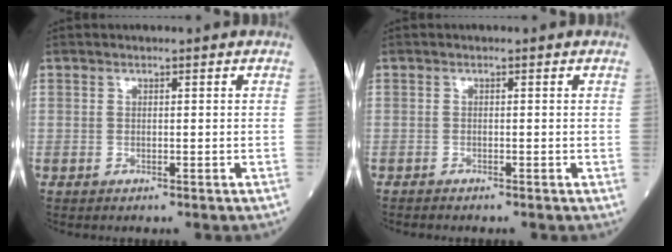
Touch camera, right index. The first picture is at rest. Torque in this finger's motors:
{"motor_torque": [-0.16, -0.18, 0.07, 0.02]}